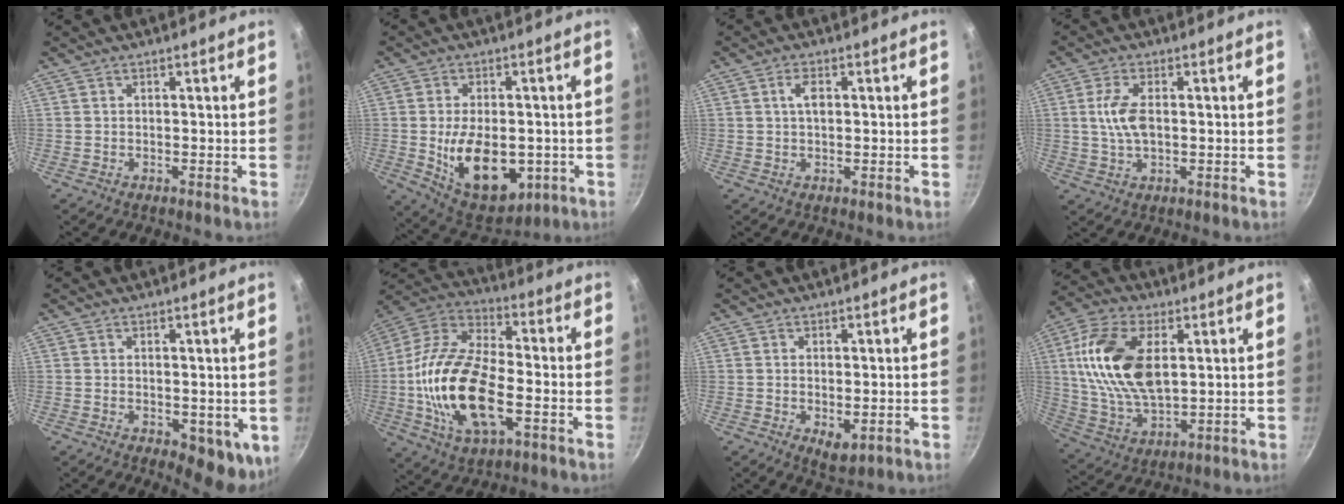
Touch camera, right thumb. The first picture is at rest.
{"total": 16.0, "force": [-2.9, 9.5, 12.5], "torque": [-0.172, -0.009, -0.025]}
{"total": 3.0, "force": [0.6, 1.6, 2.5], "torque": [-0.038, 0.004, 0.008]}
{"total": 6.4, "force": [0.5, 3.3, 5.5], "torque": [-0.109, 0.007, 0.007]}
{"total": 7.3, "force": [-0.2, 4.0, 6.0], "torque": [-0.064, -0.018, 0.004]}
{"total": 21.5, "force": [-4.2, 10.5, 18.3], "torque": [-0.353, 0.026, -0.089]}
{"total": 3.9, "force": [-0.5, 2.2, 3.2], "torque": [-0.048, -0.013, 0.000]}
{"total": 18.0, "force": [3.8, 9.9, 14.6], "torque": [-0.274, -0.004, 0.075]}